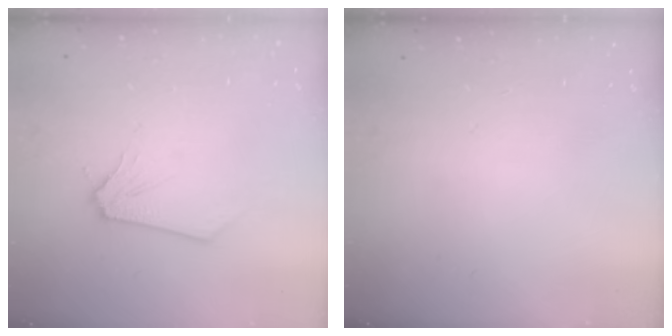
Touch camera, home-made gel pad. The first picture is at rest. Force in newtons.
{"total": 0.0}